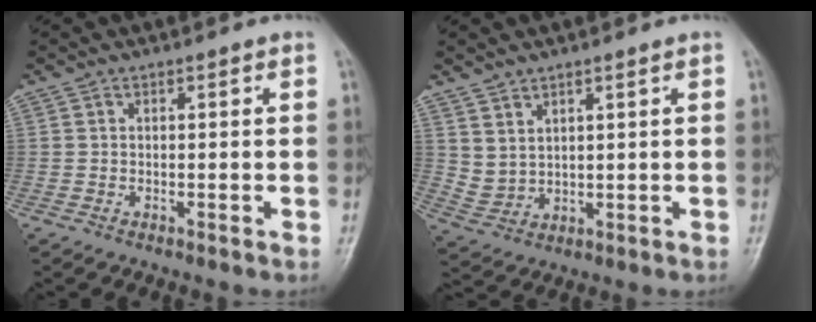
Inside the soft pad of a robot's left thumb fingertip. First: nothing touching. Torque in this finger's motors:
{"motor_torque": [0.07, -0.15, 0.03, -0.02, 0.07]}